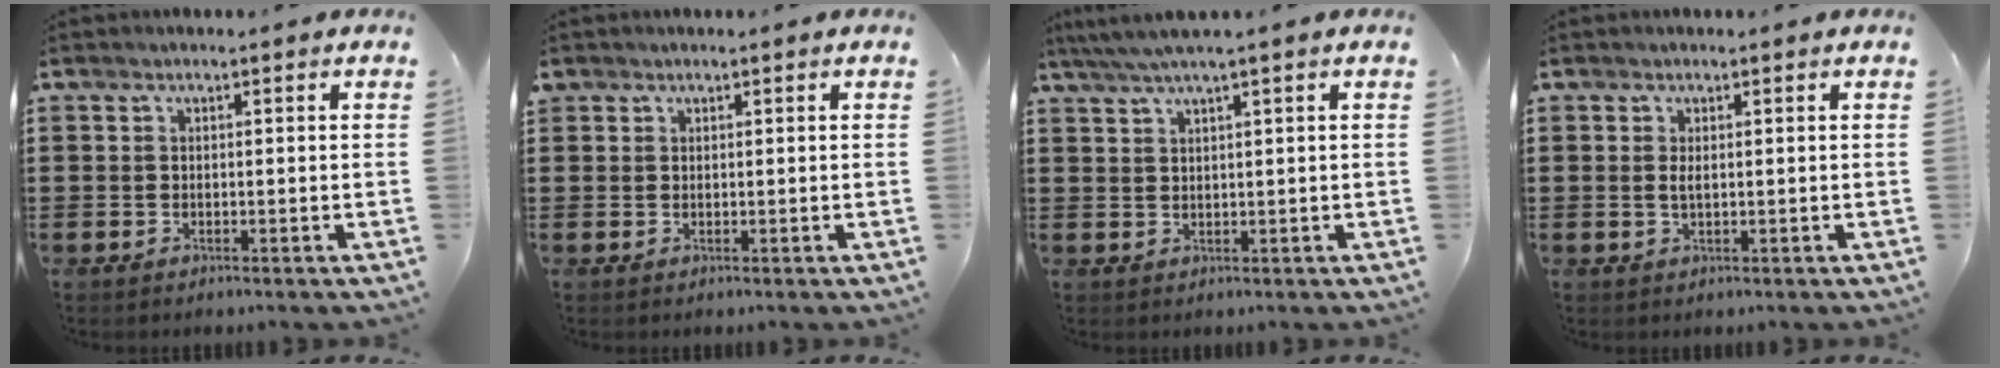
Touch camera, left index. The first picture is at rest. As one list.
[{"total": 0.7, "force": [0.5, 0.4, 0.1], "torque": [-0.004, 0.003, 0.011]}, {"total": 2.5, "force": [1.6, -0.2, 1.9], "torque": [-0.039, 0.002, 0.029]}, {"total": 1.3, "force": [0.3, 0.3, 1.2], "torque": [-0.025, 0.002, 0.005]}]